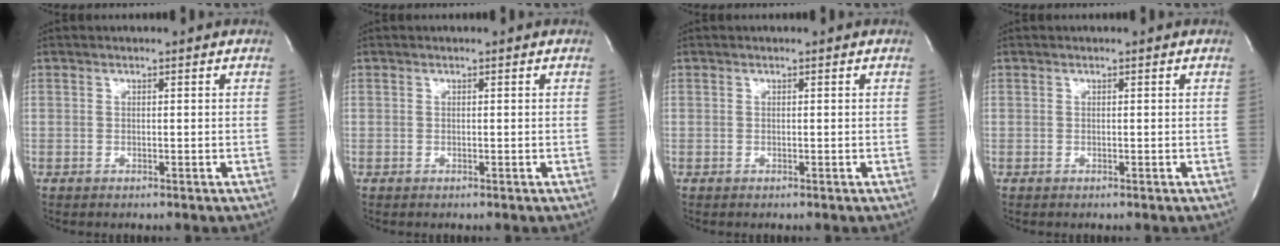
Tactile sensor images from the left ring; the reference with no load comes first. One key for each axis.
{"total": 0.0}
{"total": 0.0}
{"total": 0.0}